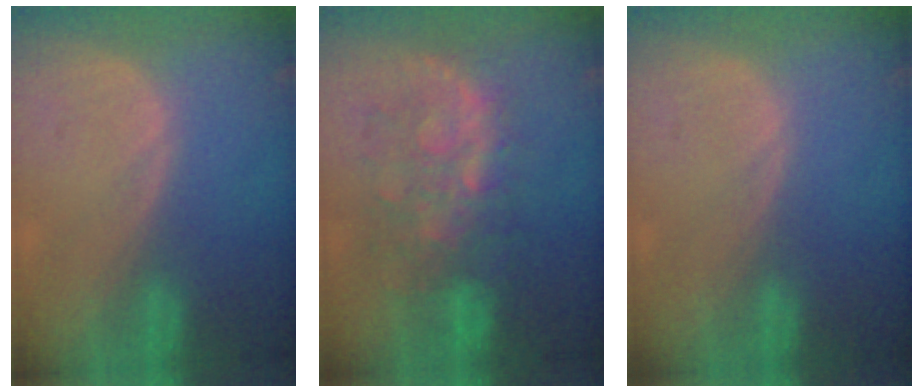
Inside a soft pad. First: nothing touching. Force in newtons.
{"total": 8.6, "press": 8.3, "slide": 2.1}
{"total": 0.0}